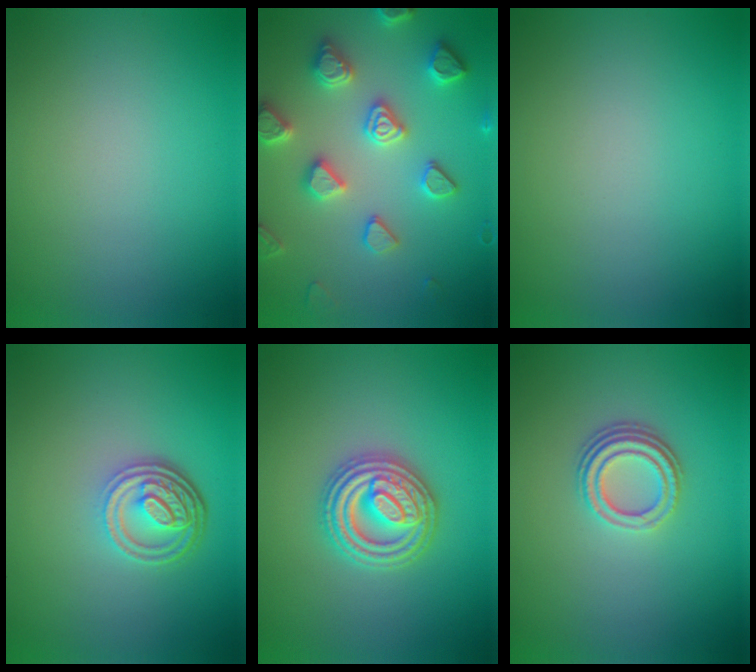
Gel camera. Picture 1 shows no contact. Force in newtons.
{"total": 4.9, "press": 4.8, "slide": 0.7}
{"total": 0.0}
{"total": 4.7, "press": 3.5, "slide": 3.2}
{"total": 4.9, "press": 4.8, "slide": 0.7}
{"total": 3.3, "press": 2.4, "slide": 2.3}